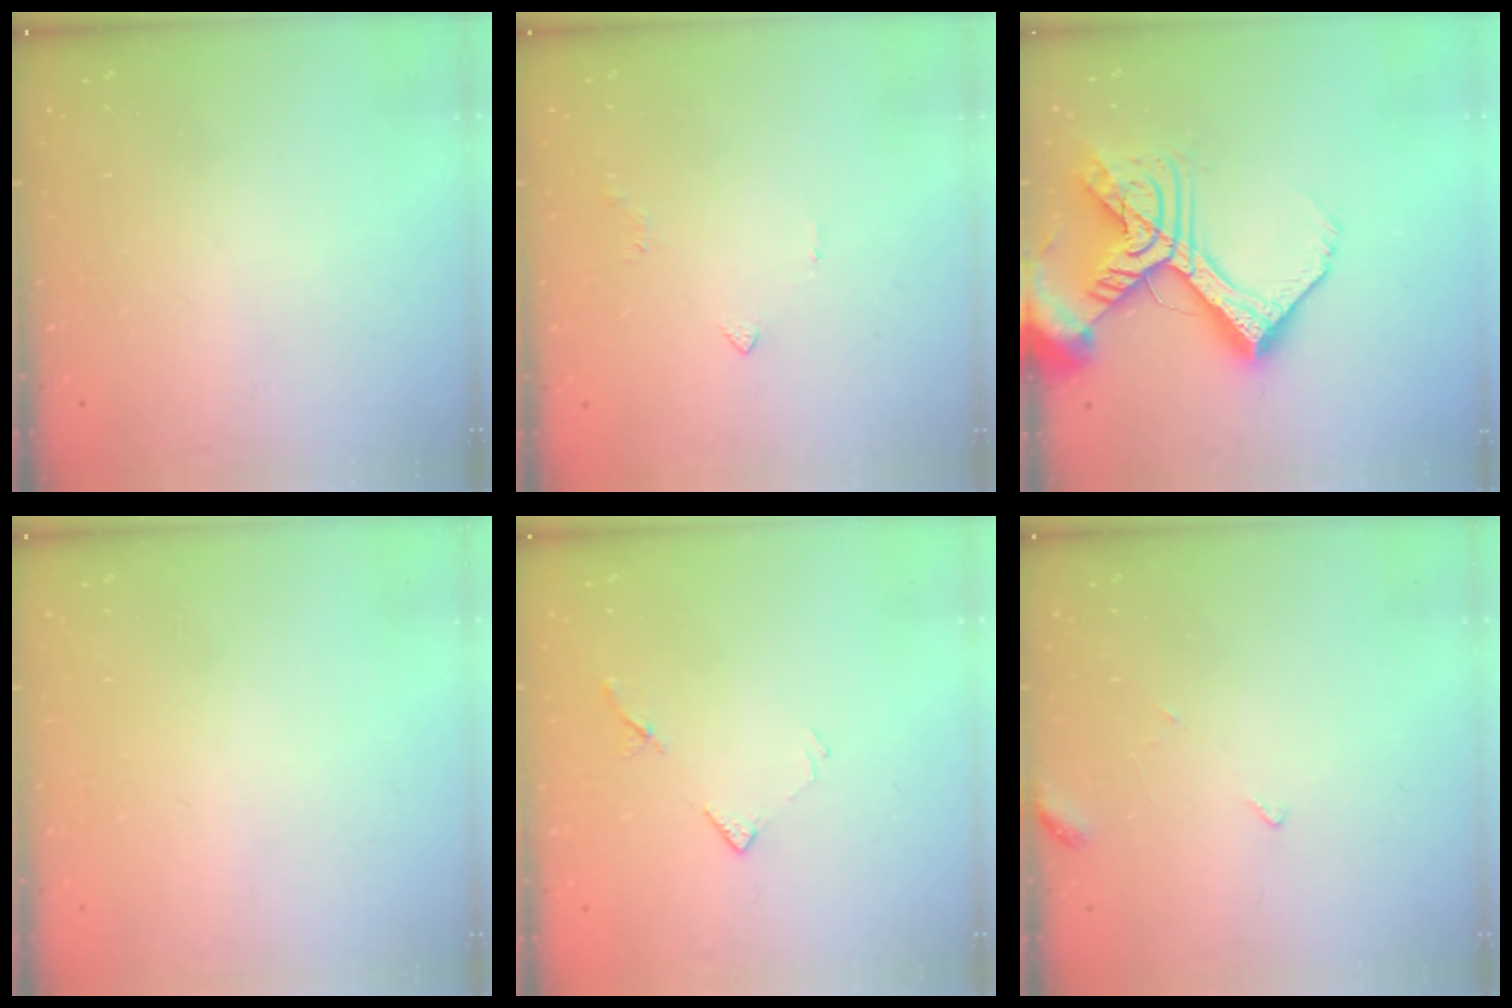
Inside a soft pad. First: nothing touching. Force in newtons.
{"total": 2.2, "press": 2.1, "slide": 0.5}
{"total": 20.7, "press": 20.5, "slide": 2.6}
{"total": 1.8, "press": 1.8, "slide": 0.1}
{"total": 6.4, "press": 6.4, "slide": 0.7}
{"total": 5.4, "press": 5.4, "slide": 0.5}